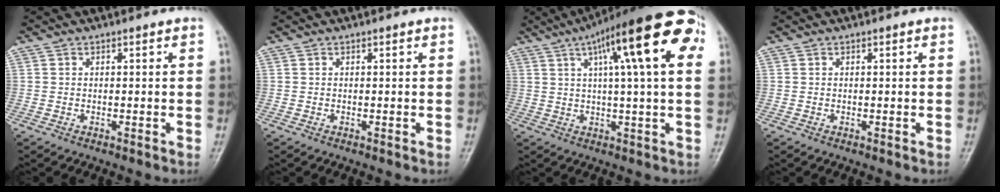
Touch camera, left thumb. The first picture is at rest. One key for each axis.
{"total": 0.0}
{"total": 20.7, "fx": 7.5, "fy": 4.5, "fz": 18.7, "tx": -0.269, "ty": 0.022, "tz": 0.101}
{"total": 0.0}